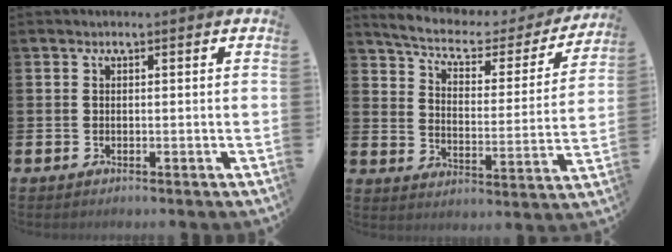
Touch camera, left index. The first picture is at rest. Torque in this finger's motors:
{"motor_torque": [0.66, -1.48, -0.38, 0.00]}